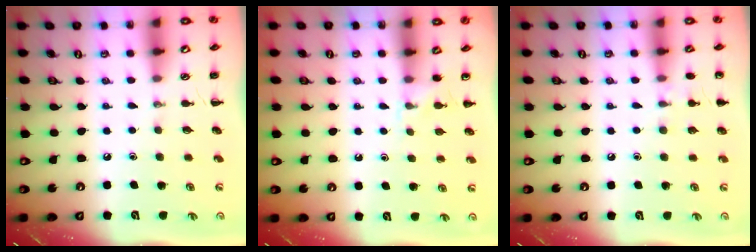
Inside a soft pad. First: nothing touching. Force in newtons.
{"total": 4.6, "press": 4.3, "slide": 1.8}
{"total": 6.0, "press": 5.7, "slide": 2.0}